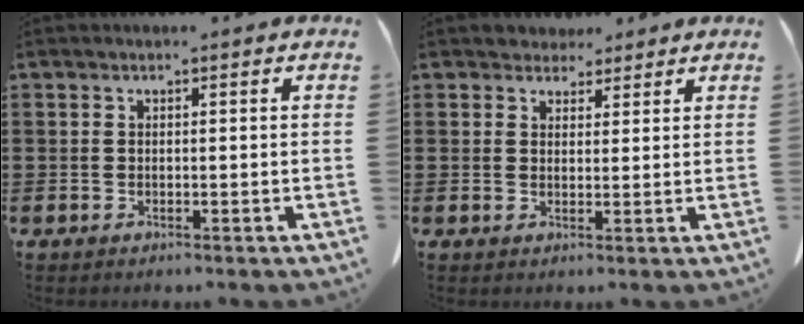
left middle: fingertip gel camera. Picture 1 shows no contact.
{"total": 3.0, "force": [2.6, 1.4, 0.0], "torque": [-0.001, -0.001, 0.049]}